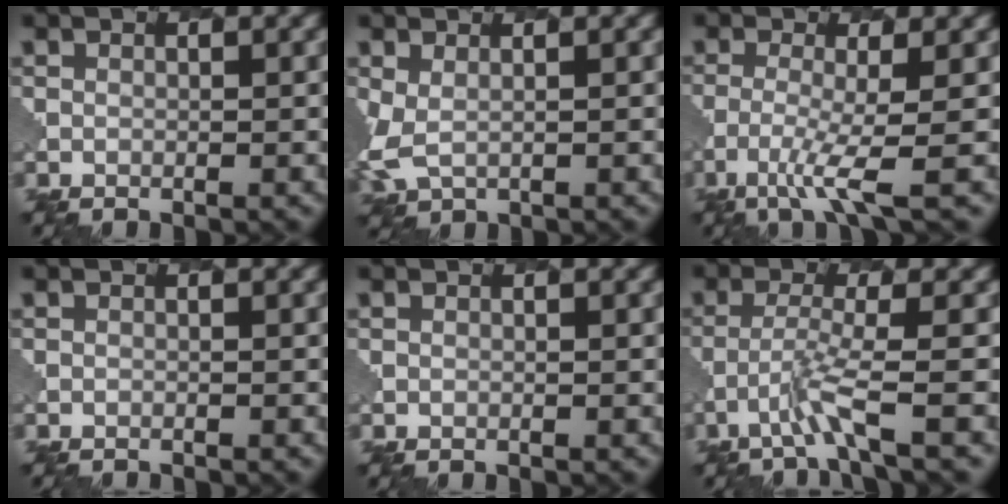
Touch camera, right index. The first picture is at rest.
{"total": 2.4, "force": [0.4, 1.6, 1.8], "torque": [-0.052, -0.007, 0.006]}
{"total": 3.8, "force": [-1.7, 0.5, 3.4], "torque": [-0.070, -0.011, -0.043]}
{"total": 1.0, "force": [-1.0, 0.3, 0.1], "torque": [0.015, -0.003, -0.017]}
{"total": 0.0}
{"total": 2.9, "force": [-1.7, -0.2, 2.3], "torque": [-0.049, 0.001, -0.045]}